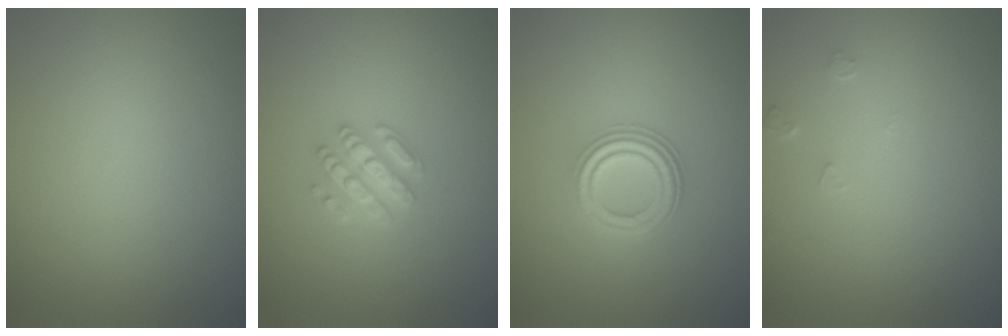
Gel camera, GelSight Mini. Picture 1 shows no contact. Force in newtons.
{"total": 2.8, "press": 2.7, "slide": 0.6}
{"total": 3.9, "press": 3.0, "slide": 2.5}
{"total": 0.9, "press": 0.9, "slide": 0.2}